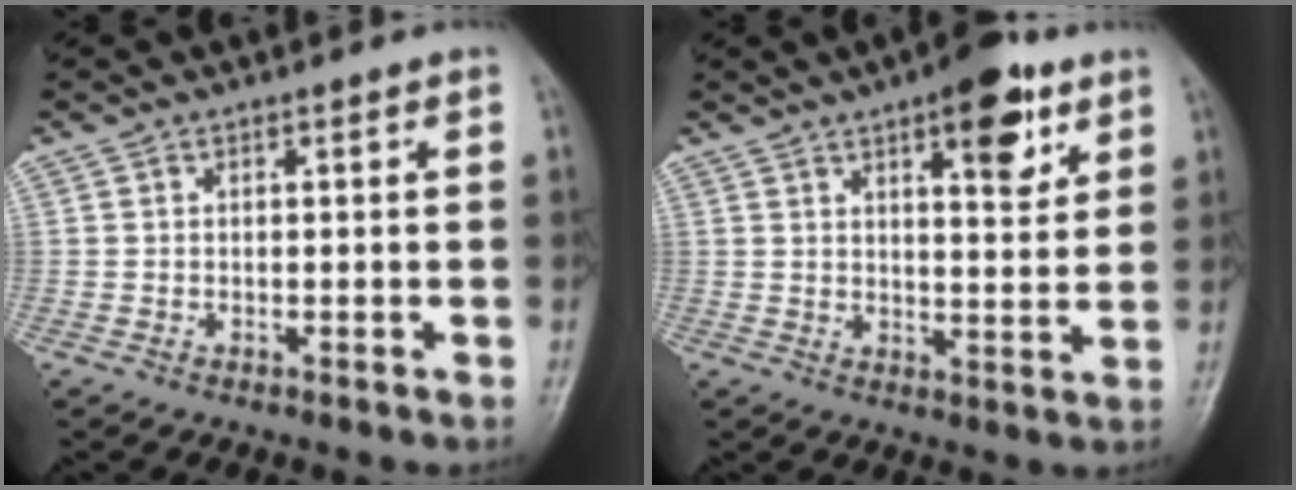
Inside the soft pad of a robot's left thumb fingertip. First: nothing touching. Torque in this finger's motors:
{"motor_torque": [1.52, 0.94, 0.90, -1.00, 0.25]}